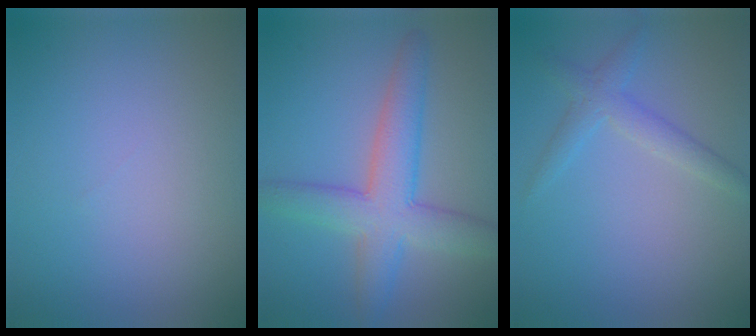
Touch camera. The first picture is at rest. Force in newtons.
{"total": 6.3, "press": 6.2, "slide": 0.4}
{"total": 2.3, "press": 2.3, "slide": 0.2}